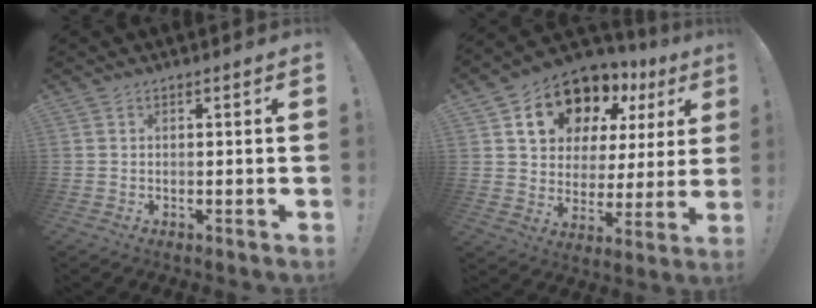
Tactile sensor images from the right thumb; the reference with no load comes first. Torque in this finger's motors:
{"motor_torque": [0.61, 2.36, 1.30, 0.55, 0.06]}